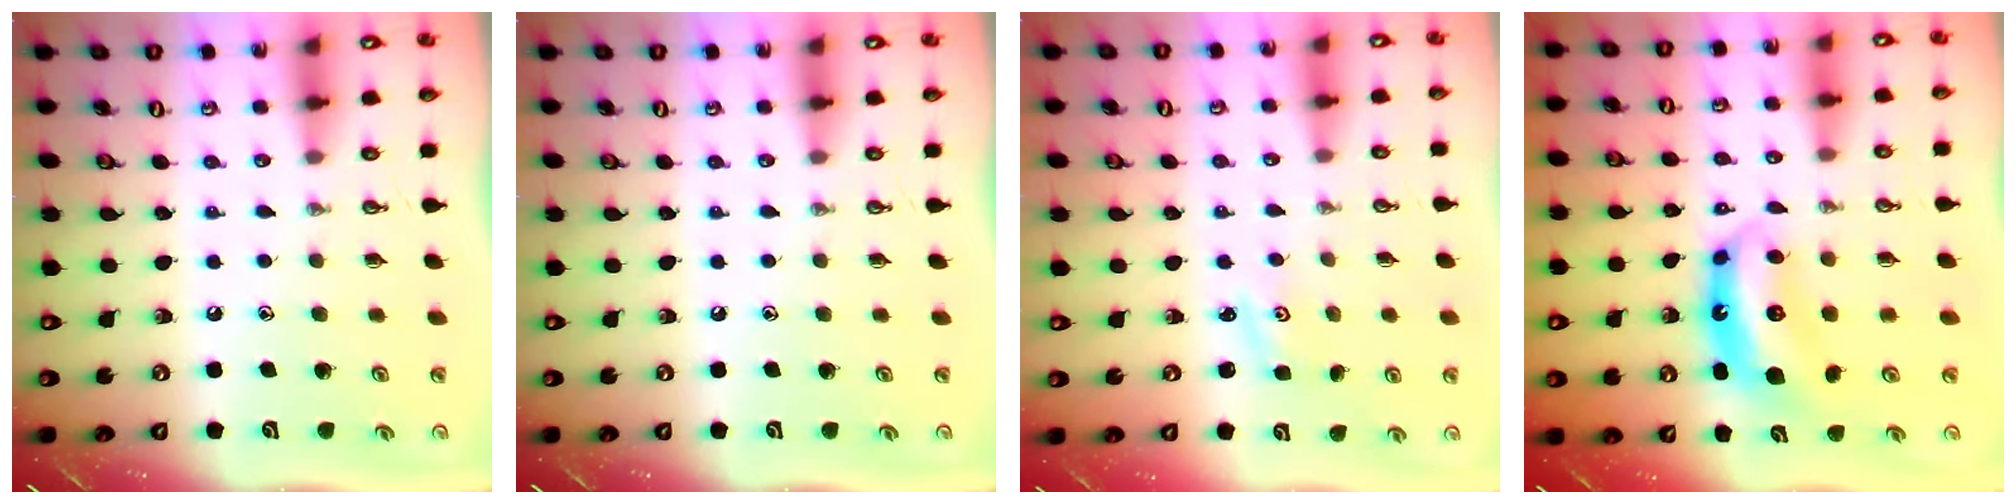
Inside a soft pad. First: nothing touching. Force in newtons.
{"total": 0.0}
{"total": 1.1, "press": 1.1, "slide": 0.3}
{"total": 6.9, "press": 6.9, "slide": 0.6}